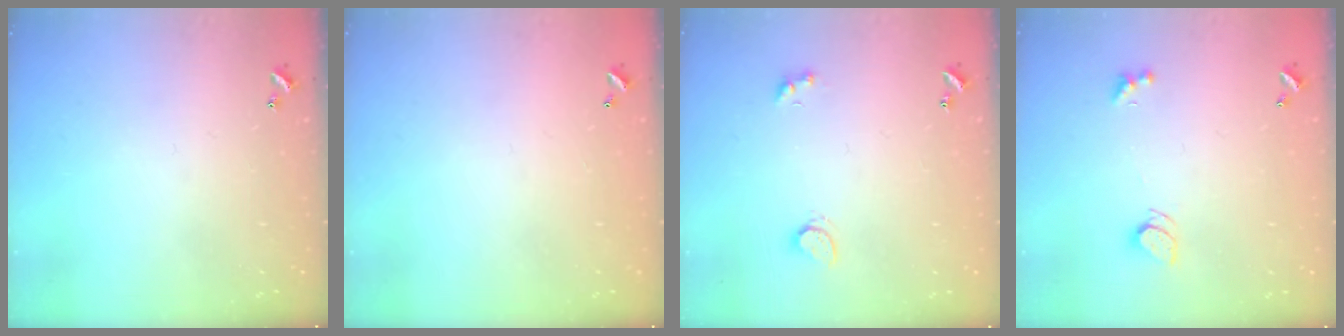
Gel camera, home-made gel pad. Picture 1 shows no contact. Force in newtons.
{"total": 2.7, "press": 2.7, "slide": 0.1}
{"total": 2.7, "press": 2.1, "slide": 1.6}
{"total": 2.5, "press": 2.4, "slide": 0.6}